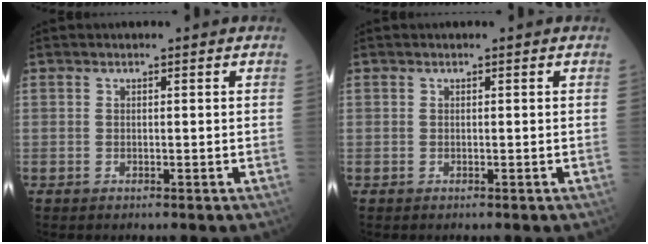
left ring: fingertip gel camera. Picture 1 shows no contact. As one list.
[{"total": 0.0}]